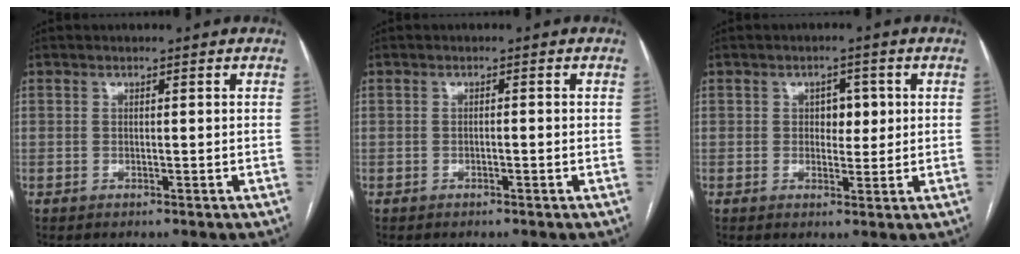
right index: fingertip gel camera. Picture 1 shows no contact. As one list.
[{"total": 0.7, "force": [-0.3, 0.1, 0.6], "torque": [-0.011, 0.002, -0.003]}, {"total": 3.3, "force": [0.6, 2.0, 2.5], "torque": [-0.027, 0.004, 0.009]}]